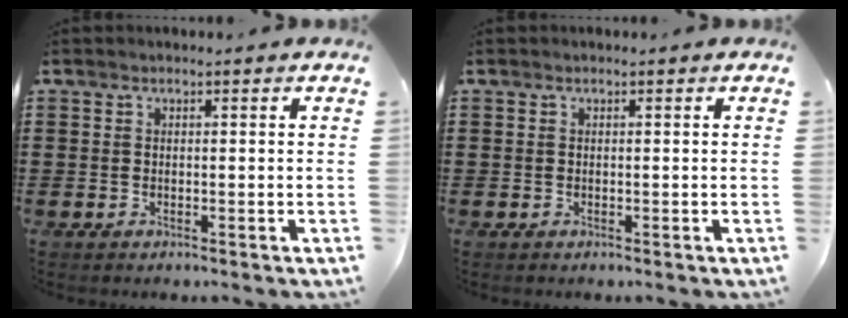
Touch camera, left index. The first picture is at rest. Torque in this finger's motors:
{"motor_torque": [0.00, 0.00, 0.00, 0.00]}